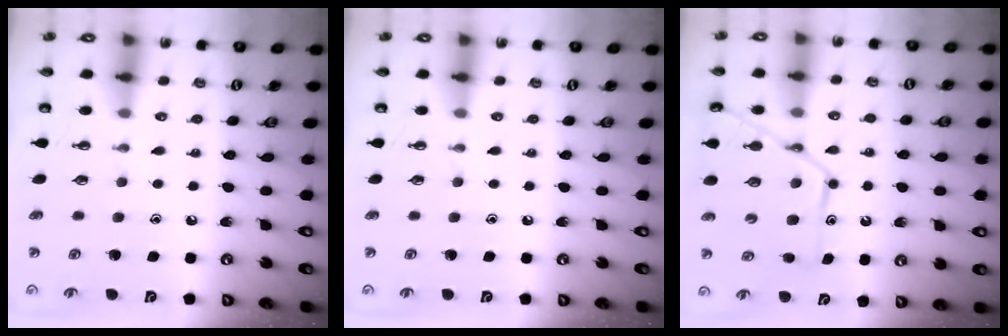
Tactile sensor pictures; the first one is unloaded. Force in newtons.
{"total": 0.0}
{"total": 15.3, "press": 15.2, "slide": 1.4}